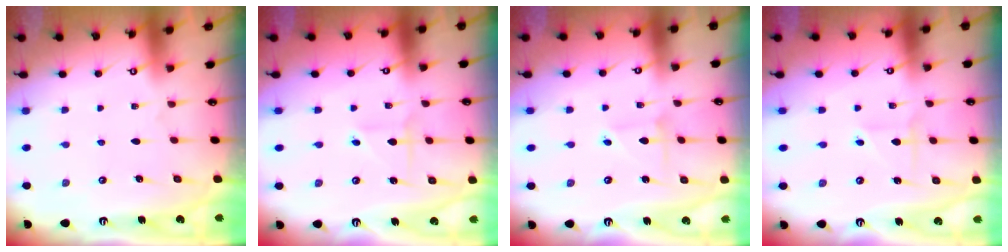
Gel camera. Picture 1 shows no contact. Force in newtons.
{"total": 2.0, "press": 2.0, "slide": 0.1}
{"total": 2.4, "press": 2.4, "slide": 0.2}
{"total": 2.6, "press": 2.6, "slide": 0.3}